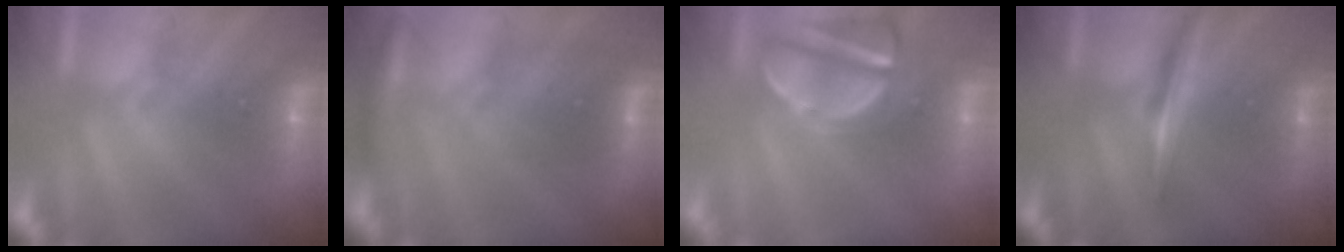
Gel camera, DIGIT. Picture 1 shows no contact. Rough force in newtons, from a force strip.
{"total": 2.8}
{"total": 4.0}
{"total": 1.9}